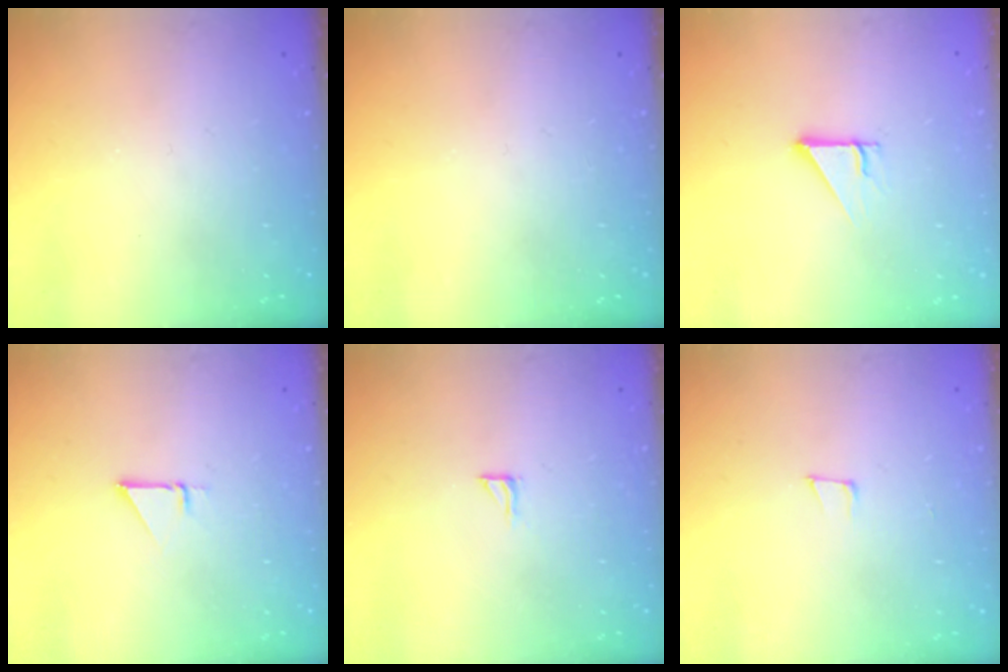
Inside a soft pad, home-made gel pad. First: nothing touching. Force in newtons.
{"total": 0.0}
{"total": 2.5, "press": 2.5, "slide": 0.2}
{"total": 1.4, "press": 1.4, "slide": 0.0}
{"total": 3.6, "press": 3.6, "slide": 0.4}
{"total": 5.9, "press": 5.2, "slide": 2.8}